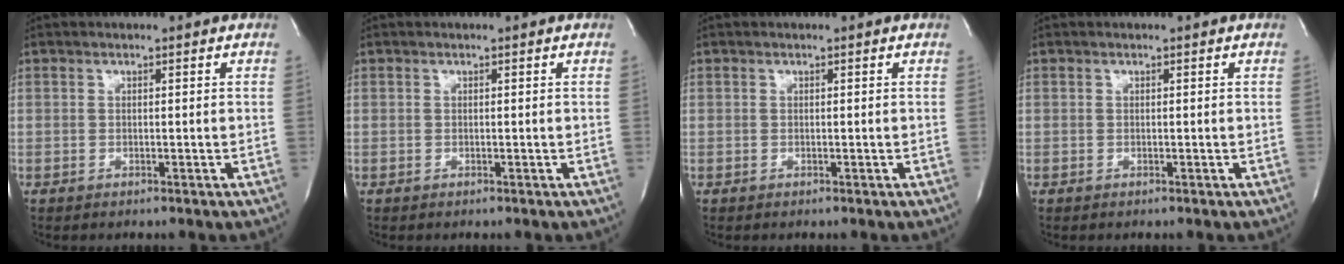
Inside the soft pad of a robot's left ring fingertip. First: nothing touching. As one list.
[{"total": 0.0}, {"total": 0.0}, {"total": 0.0}]